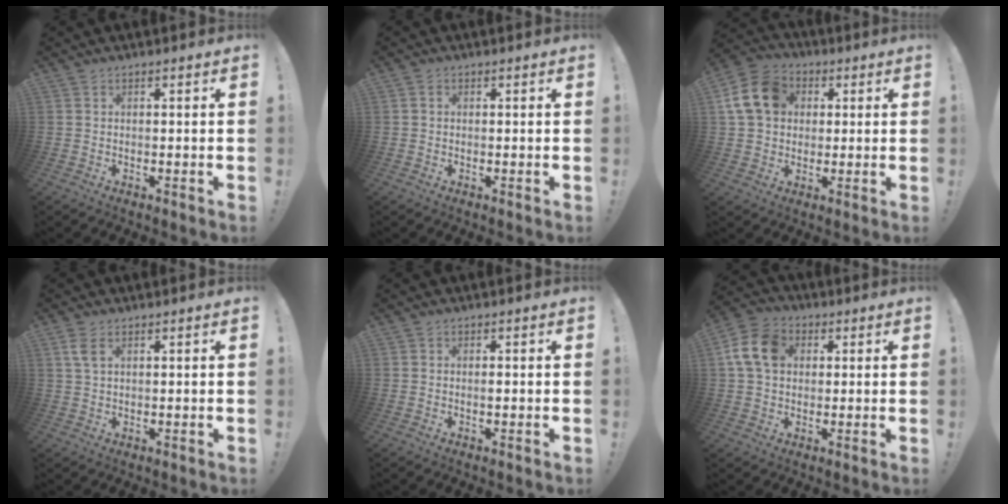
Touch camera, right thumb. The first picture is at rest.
{"total": 0.7, "force": [-0.1, 0.7, 0.2], "torque": [-0.004, 0.004, -0.002]}
{"total": 14.5, "force": [3.7, 11.7, 7.7], "torque": [-0.121, 0.006, 0.079]}
{"total": 3.7, "force": [1.6, 1.8, 2.8], "torque": [-0.051, 0.000, 0.028]}
{"total": 0.7, "force": [-0.3, 0.2, 0.5], "torque": [-0.006, -0.001, -0.007]}
{"total": 12.2, "force": [2.9, 9.3, 7.3], "torque": [-0.135, 0.011, 0.060]}